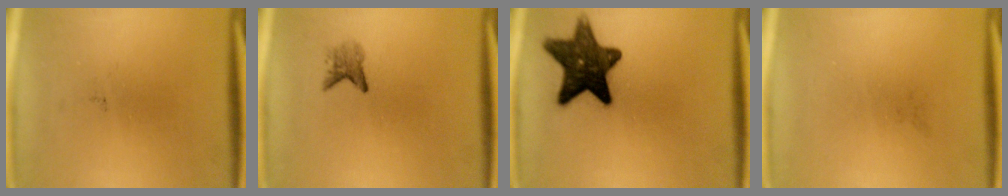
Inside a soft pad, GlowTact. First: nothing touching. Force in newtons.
{"total": 2.0}
{"total": 13.5}
{"total": 0.0}